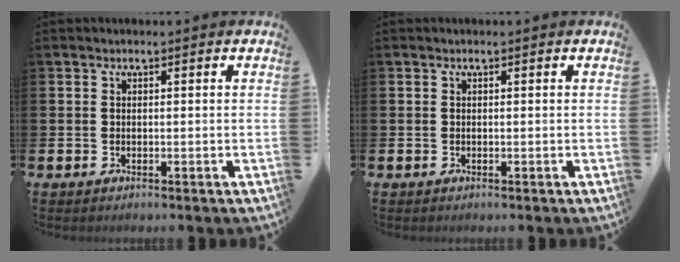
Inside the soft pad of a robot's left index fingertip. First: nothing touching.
{"total": 0.0}